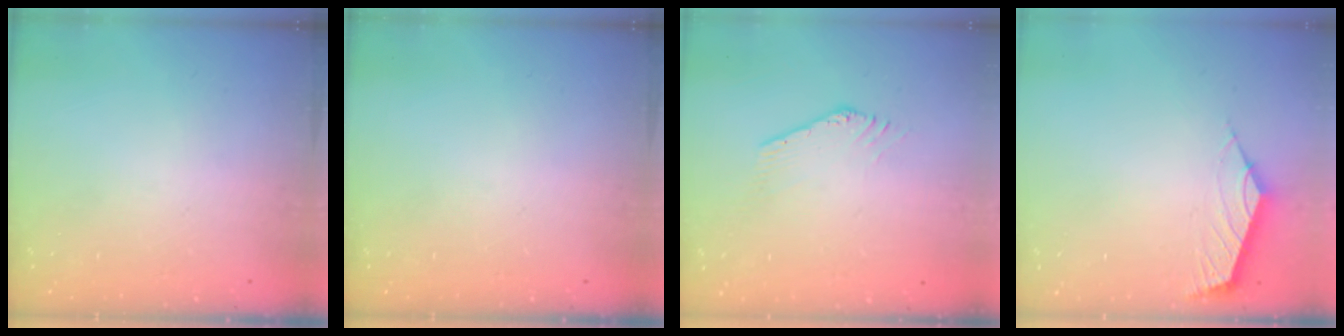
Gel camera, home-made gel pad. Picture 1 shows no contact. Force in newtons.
{"total": 0.0}
{"total": 1.6, "press": 1.6, "slide": 0.1}
{"total": 2.4, "press": 2.3, "slide": 0.6}